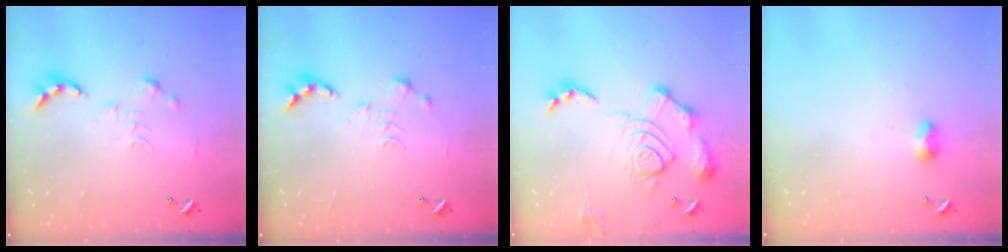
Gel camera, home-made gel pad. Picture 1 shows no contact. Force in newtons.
{"total": 0.0}
{"total": 17.1, "press": 17.0, "slide": 1.6}
{"total": 4.1, "press": 4.1, "slide": 0.5}